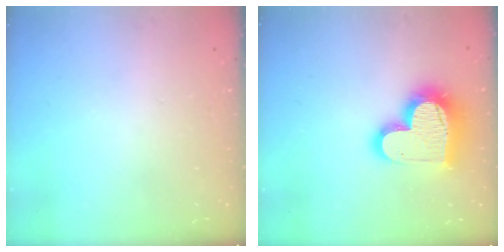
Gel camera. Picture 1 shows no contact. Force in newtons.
{"total": 18.1, "press": 18.0, "slide": 1.6}